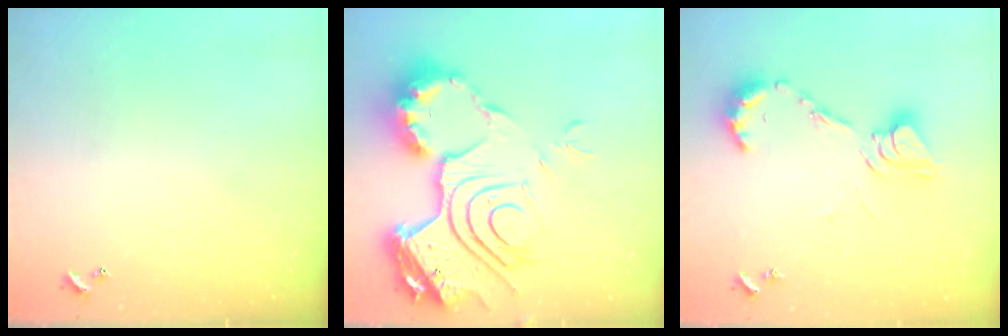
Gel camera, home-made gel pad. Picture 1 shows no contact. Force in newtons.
{"total": 25.1, "press": 24.9, "slide": 2.7}
{"total": 11.6, "press": 11.6, "slide": 0.7}